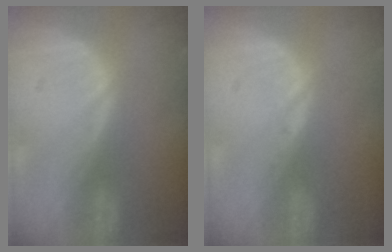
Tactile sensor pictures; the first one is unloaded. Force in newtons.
{"total": 0.6, "press": 0.5, "slide": 0.3}